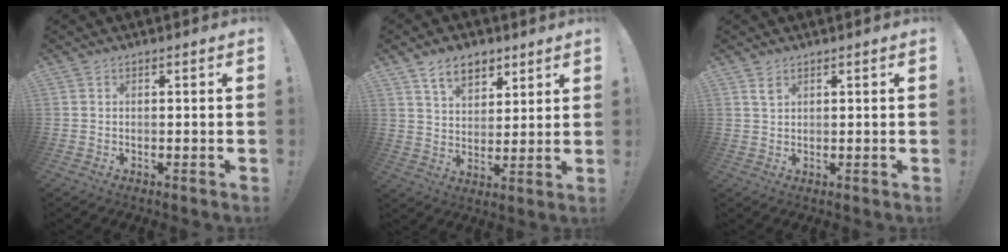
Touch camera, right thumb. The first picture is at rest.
{"total": 9.4, "force": [6.0, 5.8, 4.4], "torque": [-0.067, -0.026, 0.113]}
{"total": 2.0, "force": [1.3, 0.8, 1.4], "torque": [-0.014, -0.006, 0.021]}